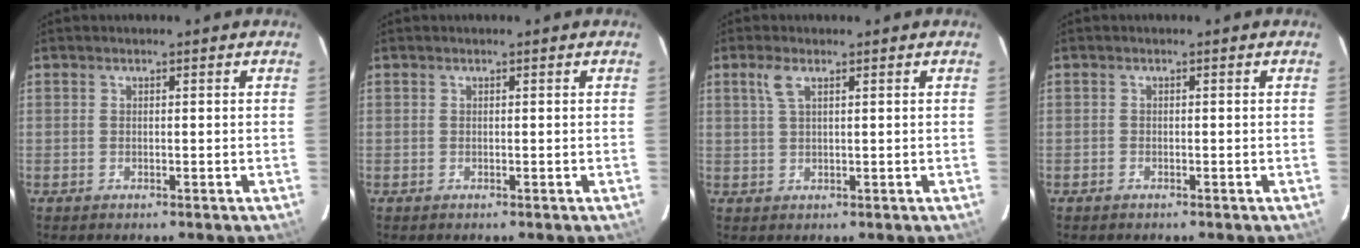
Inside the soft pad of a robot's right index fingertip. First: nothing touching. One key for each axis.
{"total": 0.0}
{"total": 2.8, "fx": 1.5, "fy": 0.8, "fz": 2.2, "tx": -0.049, "ty": 0.005, "tz": 0.031}
{"total": 0.6, "fx": -0.5, "fy": 0.3, "fz": 0.0, "tx": -0.001, "ty": 0.003, "tz": -0.008}